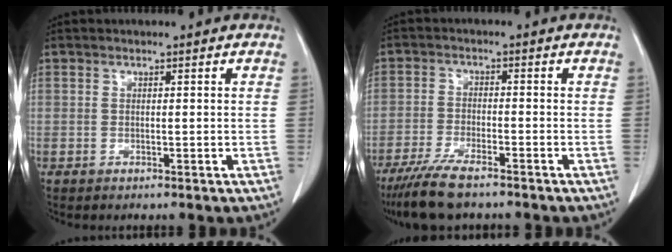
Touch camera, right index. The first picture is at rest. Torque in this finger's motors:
{"motor_torque": [0.86, -0.83, 0.12, 0.10]}